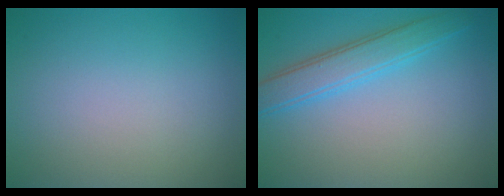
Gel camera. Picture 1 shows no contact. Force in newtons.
{"total": 3.6, "press": 3.6, "slide": 0.1}